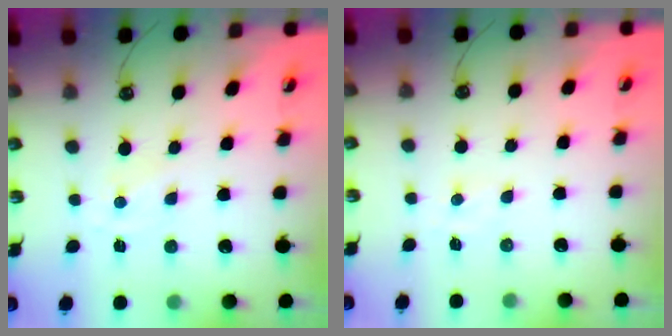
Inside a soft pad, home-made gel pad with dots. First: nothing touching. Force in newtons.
{"total": 5.1, "press": 5.0, "slide": 0.4}